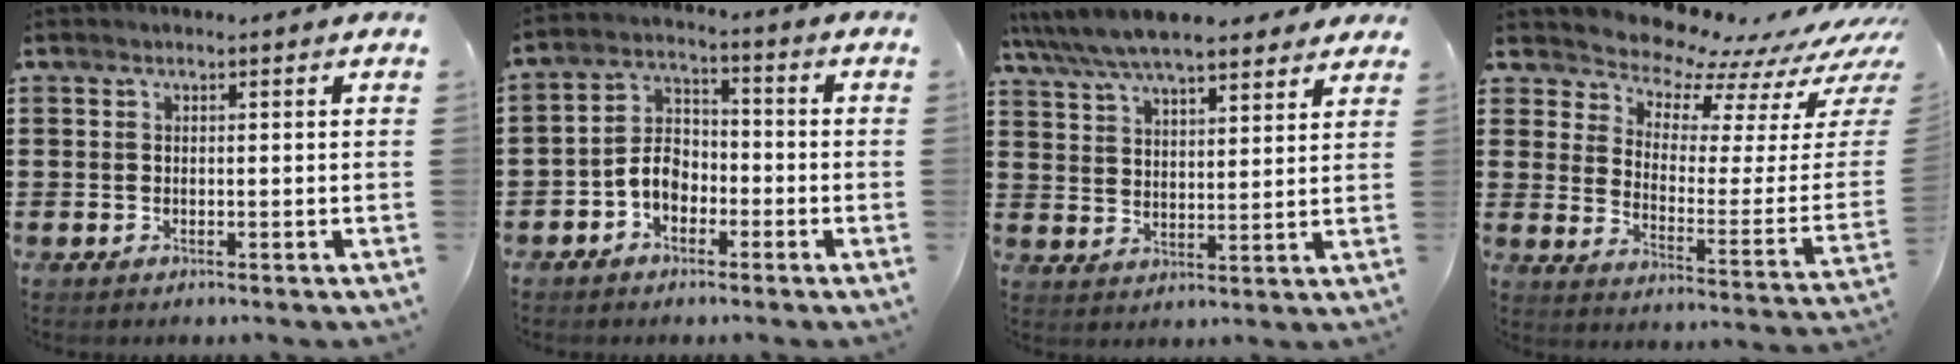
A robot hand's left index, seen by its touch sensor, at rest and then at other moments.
{"total": 5.2, "force": [-2.5, 3.5, 2.9], "torque": [-0.077, 0.007, -0.057]}
{"total": 7.7, "force": [7.0, 1.4, 2.9], "torque": [-0.084, -0.022, 0.126]}
{"total": 6.7, "force": [6.6, 1.0, 0.4], "torque": [-0.037, -0.082, 0.110]}